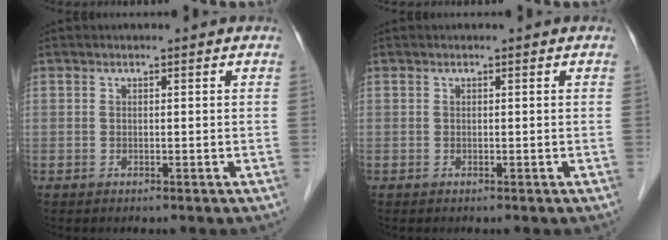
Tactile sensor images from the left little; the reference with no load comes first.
{"total": 0.0}